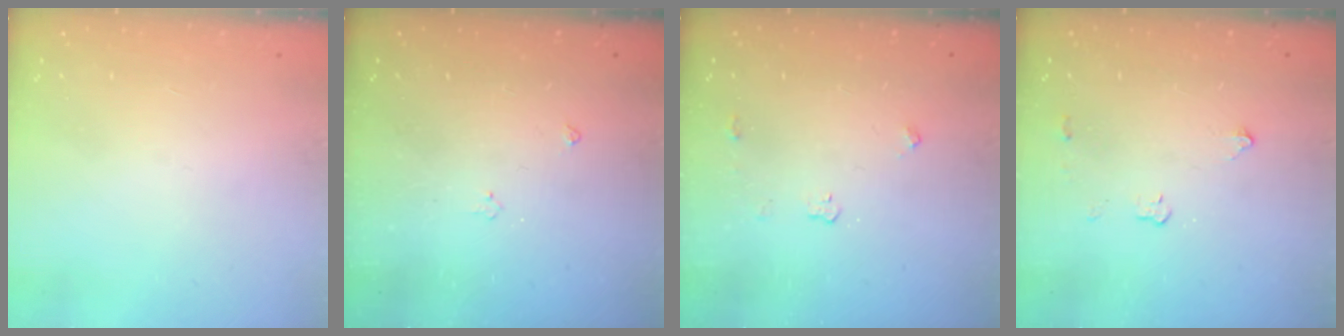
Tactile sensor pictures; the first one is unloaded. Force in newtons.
{"total": 3.0, "press": 2.9, "slide": 0.5}
{"total": 3.3, "press": 3.2, "slide": 0.4}
{"total": 2.8, "press": 2.8, "slide": 0.5}